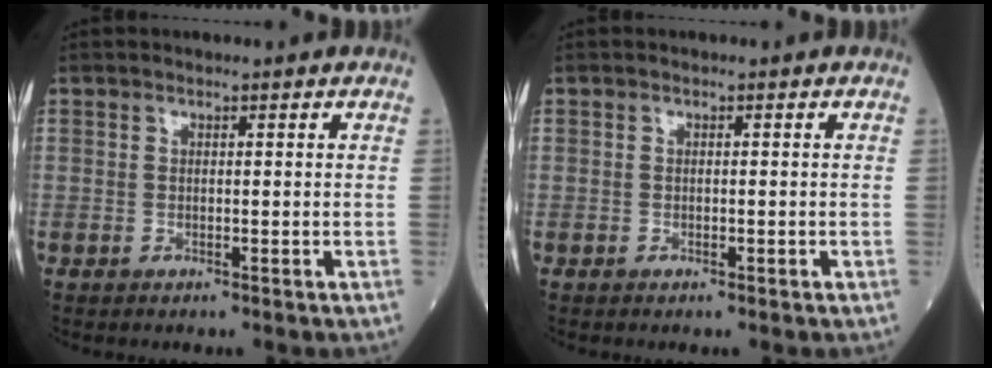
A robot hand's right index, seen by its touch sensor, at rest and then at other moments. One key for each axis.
{"total": 0.5, "fx": -0.4, "fy": 0.3, "fz": 0.2, "tx": -0.005, "ty": 0.002, "tz": -0.006}